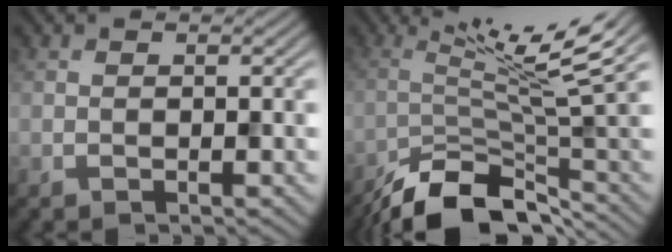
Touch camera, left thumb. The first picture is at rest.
{"total": 9.3, "force": [-4.4, 2.0, 8.0], "torque": [-0.120, 0.011, -0.076]}